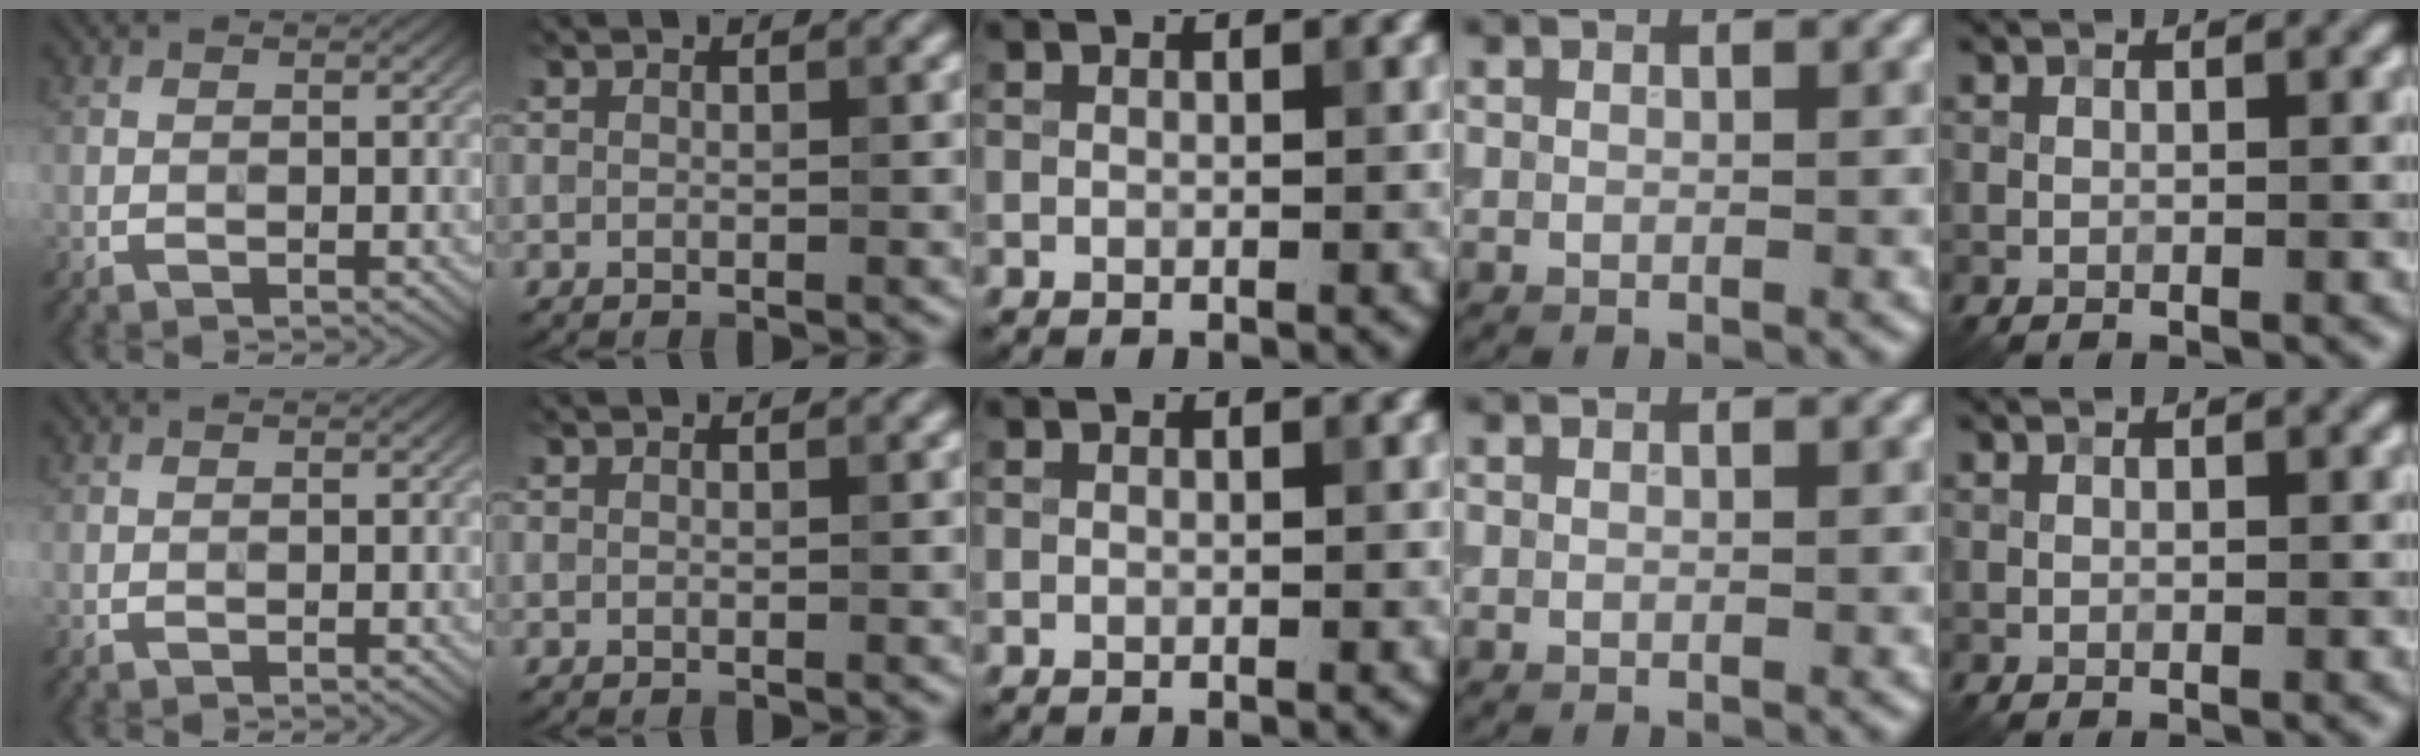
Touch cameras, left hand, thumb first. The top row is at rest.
{}